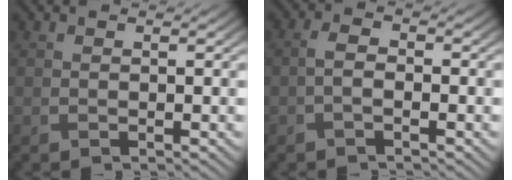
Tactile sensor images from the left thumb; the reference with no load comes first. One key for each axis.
{"total": 1.8, "fx": -0.7, "fy": 0.8, "fz": 1.5, "tx": -0.034, "ty": 0.004, "tz": -0.017}